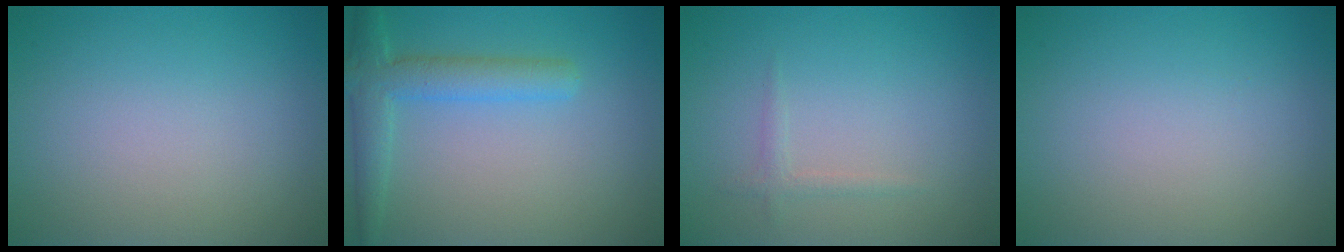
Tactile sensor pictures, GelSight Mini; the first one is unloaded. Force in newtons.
{"total": 3.8, "press": 3.8, "slide": 0.2}
{"total": 0.9, "press": 0.9, "slide": 0.0}
{"total": 0.0}